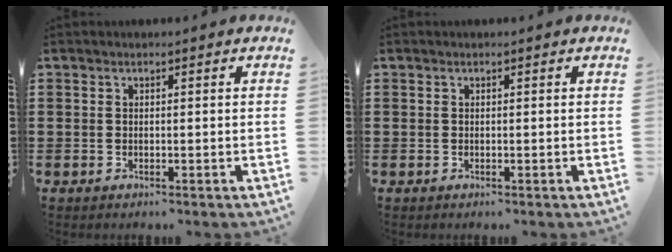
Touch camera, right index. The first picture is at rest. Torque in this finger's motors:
{"motor_torque": [0.27, 0.73, 0.00, 0.00]}